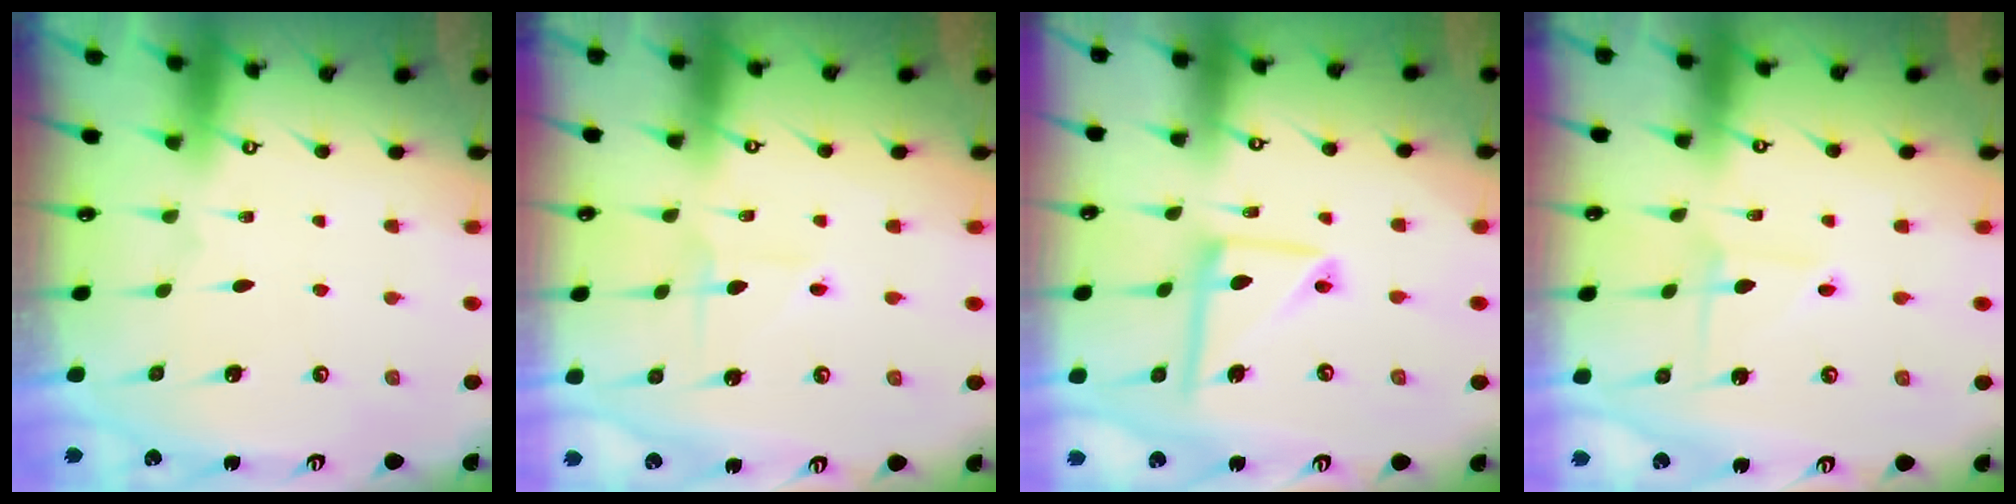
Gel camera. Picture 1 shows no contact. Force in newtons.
{"total": 2.0, "press": 2.0, "slide": 0.1}
{"total": 11.8, "press": 11.7, "slide": 1.0}
{"total": 1.4, "press": 1.4, "slide": 0.1}